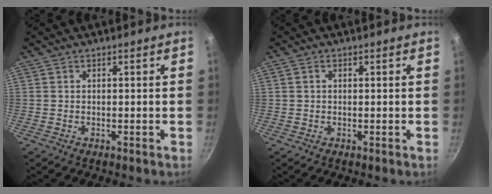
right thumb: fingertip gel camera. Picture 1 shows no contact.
{"total": 0.9, "force": [0.2, 0.7, 0.5], "torque": [-0.008, 0.005, 0.003]}